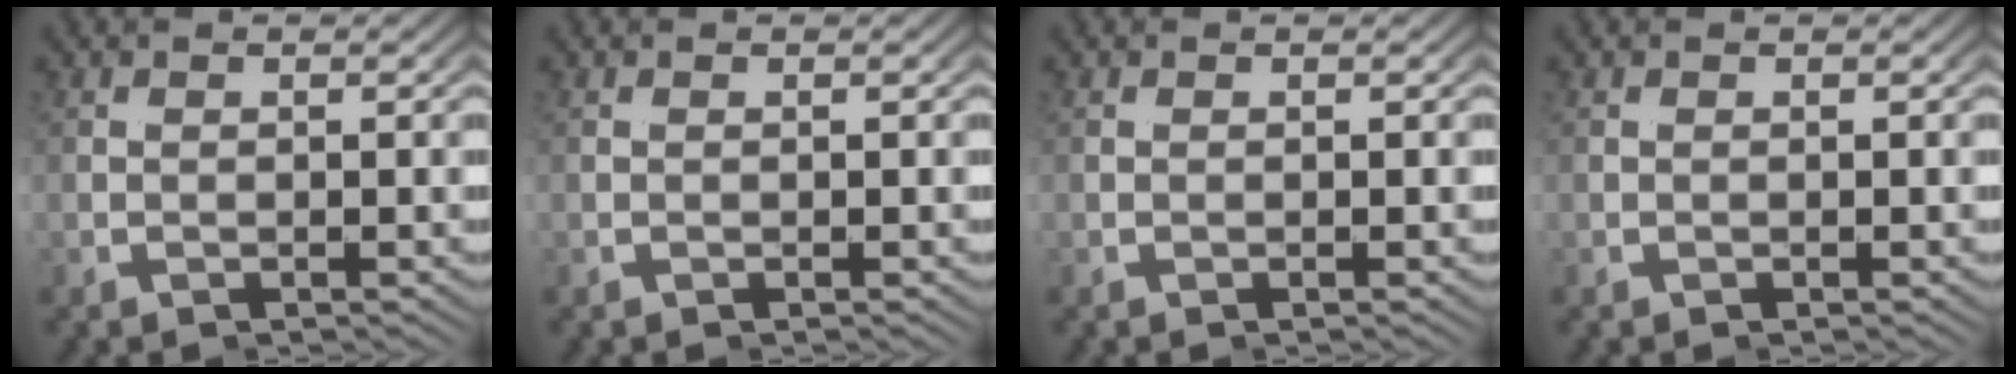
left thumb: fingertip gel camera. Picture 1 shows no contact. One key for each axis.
{"total": 0.0}
{"total": 0.0}
{"total": 0.0}